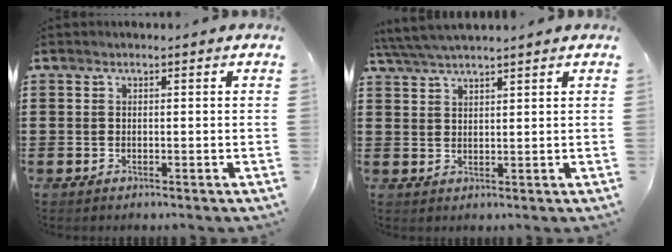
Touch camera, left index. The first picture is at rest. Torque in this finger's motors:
{"motor_torque": [0.10, -0.74, 0.19, 0.08]}